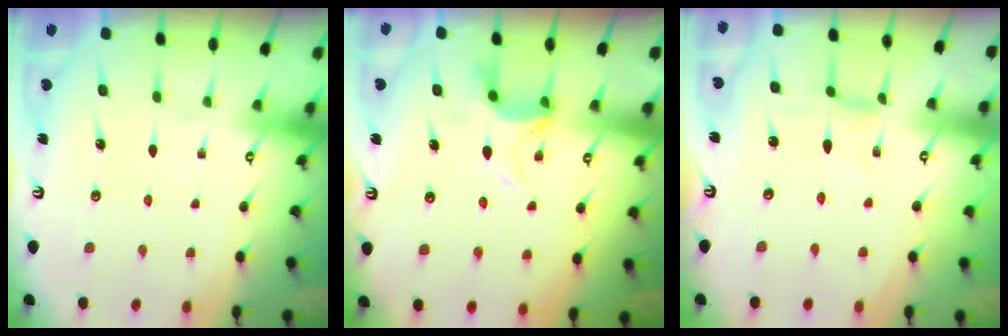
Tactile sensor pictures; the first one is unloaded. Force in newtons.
{"total": 5.6, "press": 5.5, "slide": 1.2}
{"total": 0.7, "press": 0.7, "slide": 0.2}